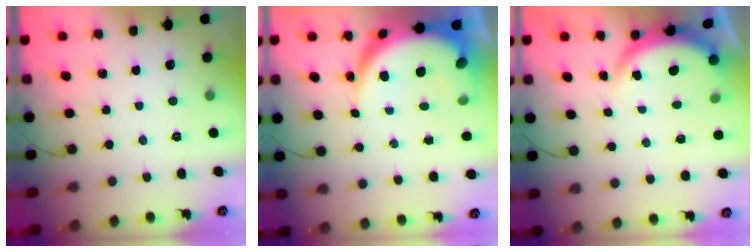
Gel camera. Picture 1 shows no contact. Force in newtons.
{"total": 11.1, "press": 11.0, "slide": 1.1}
{"total": 3.8, "press": 3.7, "slide": 0.5}